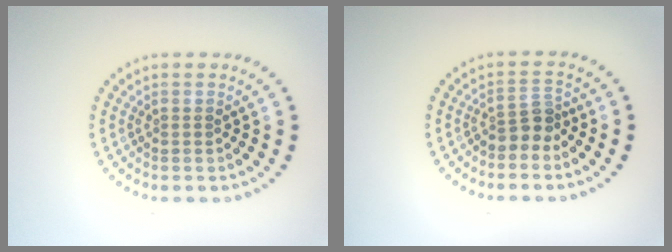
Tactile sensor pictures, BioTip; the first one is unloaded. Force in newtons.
{"total": 2.3, "press": 1.8, "slide": 1.5}